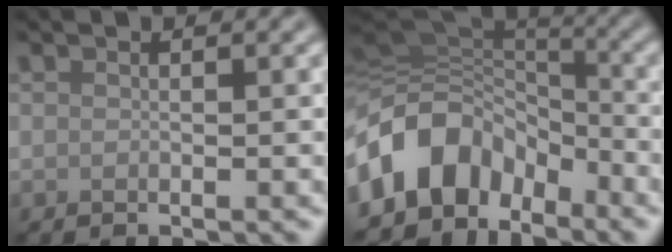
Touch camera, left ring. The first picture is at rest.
{"total": 10.3, "force": [-4.9, 7.4, 5.1], "torque": [-0.094, 0.013, -0.103]}